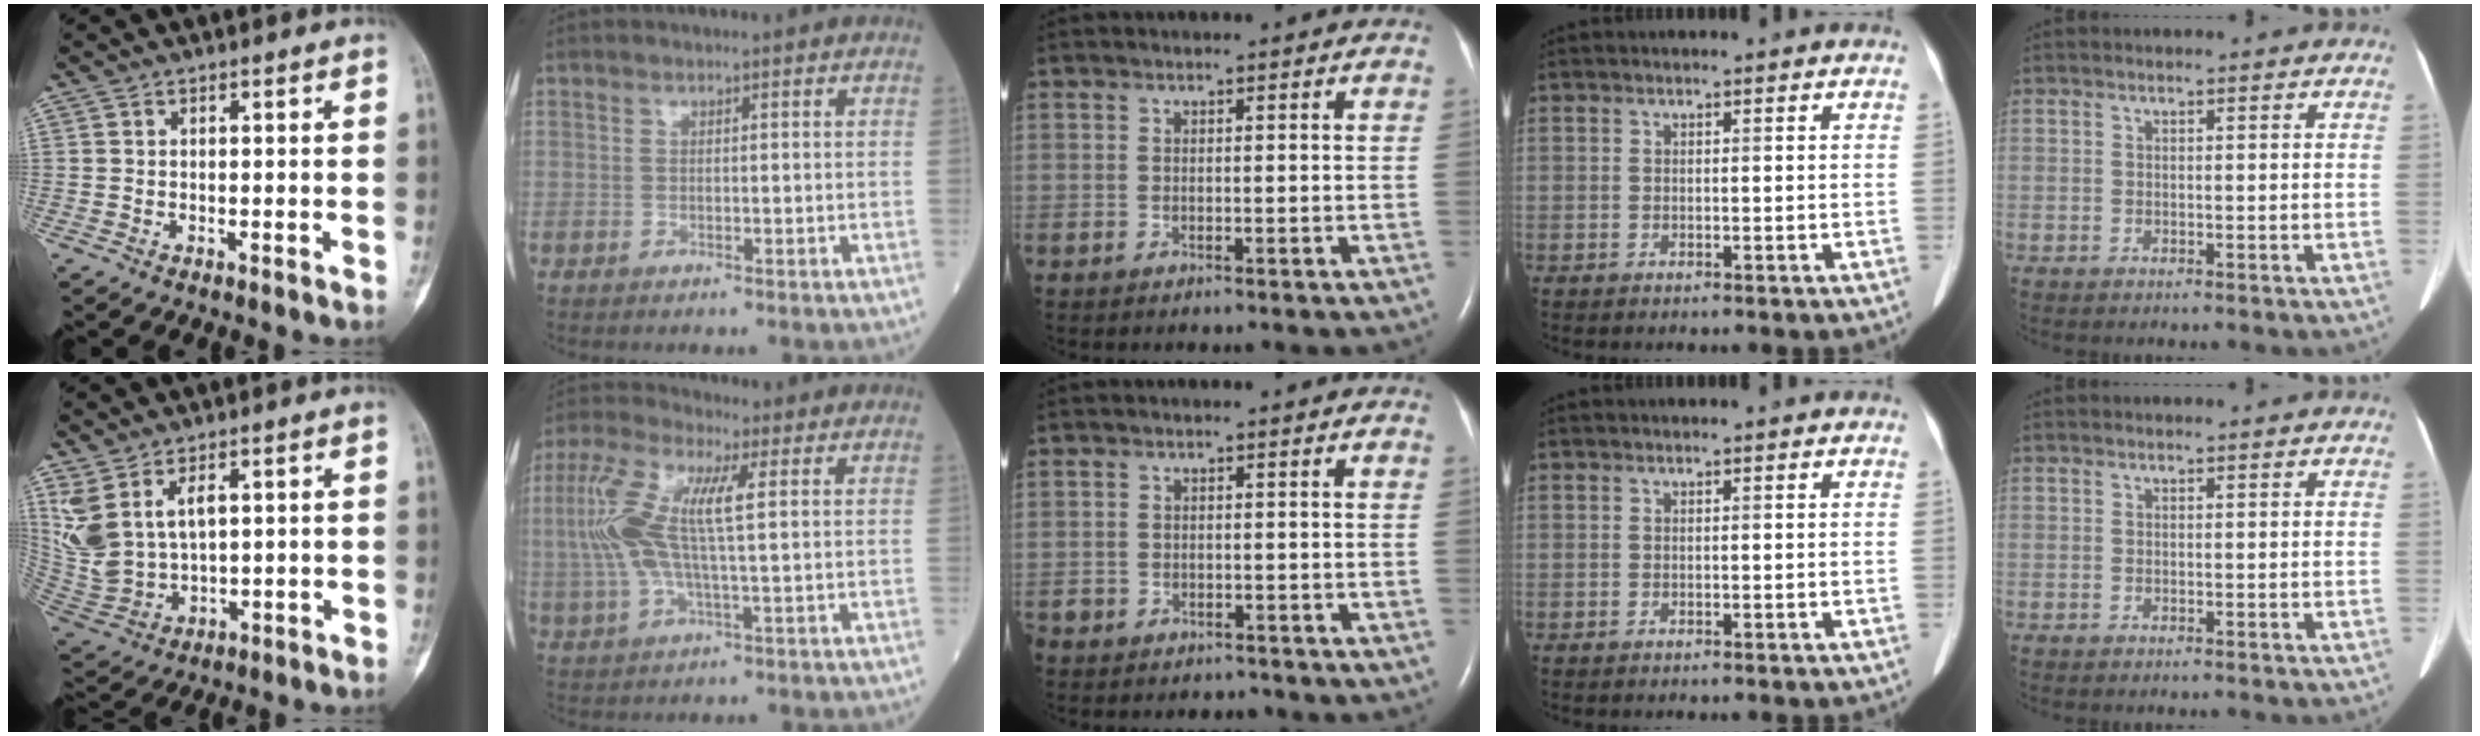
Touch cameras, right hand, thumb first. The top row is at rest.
{"thumb": {"total": 11.5, "force": [4.4, 6.8, 8.2], "torque": [-0.170, -0.014, 0.111]}, "index": {"total": 11.5, "force": [1.8, 2.5, 11.1], "torque": [-0.259, 0.020, 0.032]}, "middle": {"total": 4.3, "force": [-3.4, 2.6, 0.3], "torque": [-0.009, 0.006, -0.054]}}